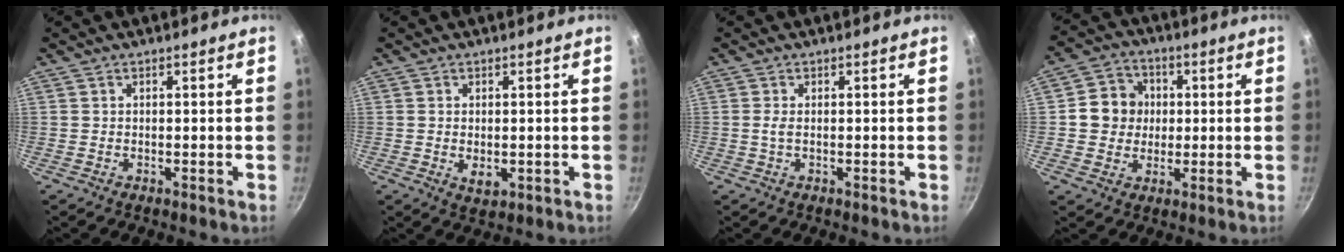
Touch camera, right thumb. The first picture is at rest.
{"total": 3.2, "force": [-0.4, 2.0, 2.5], "torque": [-0.041, -0.009, -0.002]}
{"total": 1.4, "force": [0.0, 0.5, 1.2], "torque": [-0.029, 0.000, -0.002]}
{"total": 8.6, "force": [0.8, 8.0, 3.3], "torque": [-0.019, 0.010, 0.002]}